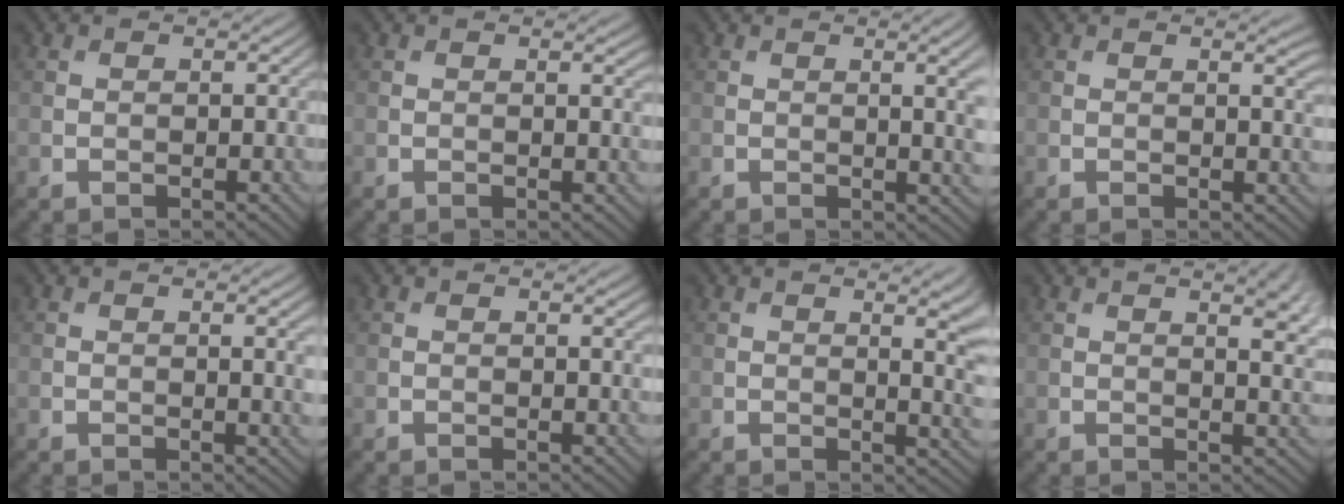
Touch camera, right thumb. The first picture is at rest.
{"total": 1.1, "force": [0.3, 0.2, 1.0], "torque": [-0.013, -0.002, 0.004]}
{"total": 3.8, "force": [0.5, 1.0, 3.7], "torque": [-0.050, 0.001, 0.011]}
{"total": 2.2, "force": [0.7, 0.5, 2.0], "torque": [-0.027, 0.000, 0.011]}
{"total": 1.8, "force": [0.2, 0.3, 1.8], "torque": [-0.026, -0.001, 0.003]}
{"total": 0.8, "force": [0.2, 0.1, 0.8], "torque": [-0.009, -0.003, 0.003]}
{"total": 6.8, "force": [1.1, 2.5, 6.2], "torque": [-0.053, 0.004, 0.009]}
{"total": 6.4, "force": [2.7, 2.4, 5.3], "torque": [-0.053, 0.015, 0.027]}